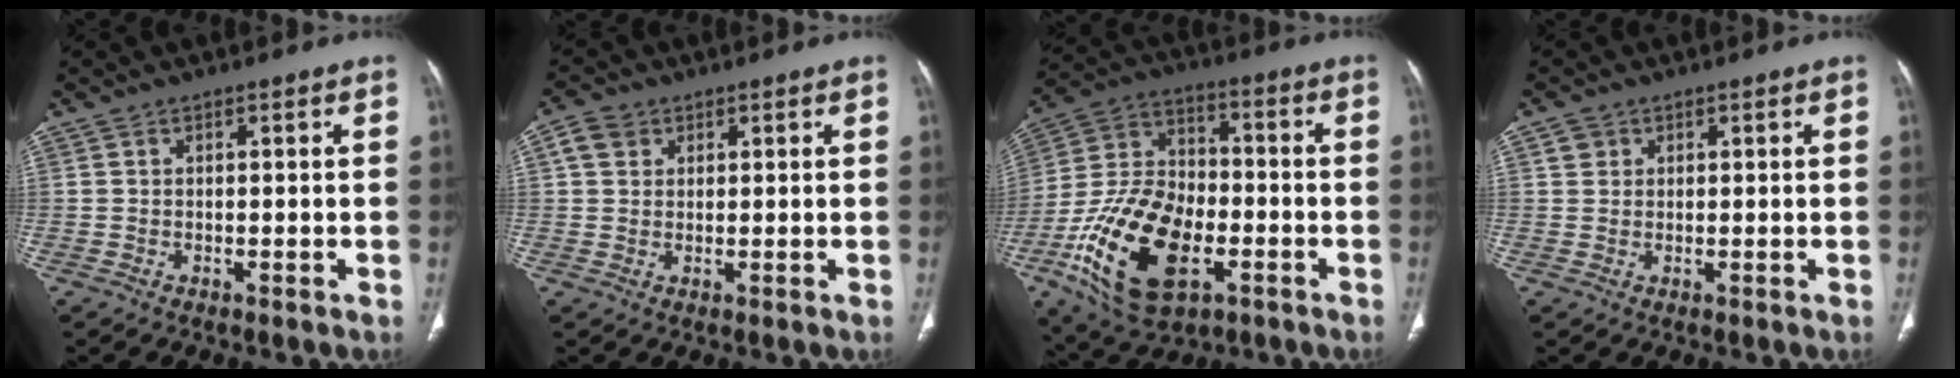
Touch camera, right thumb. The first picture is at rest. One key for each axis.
{"total": 3.9, "fx": 1.6, "fy": 3.2, "fz": 1.6, "tx": -0.021, "ty": 0.002, "tz": 0.031}
{"total": 21.9, "fx": -7.6, "fy": 12.5, "fz": 16.4, "tx": -0.295, "ty": 0.024, "tz": -0.125}
{"total": 2.1, "fx": 0.9, "fy": 1.9, "fz": 0.4, "tx": 0.006, "ty": -0.003, "tz": 0.010}